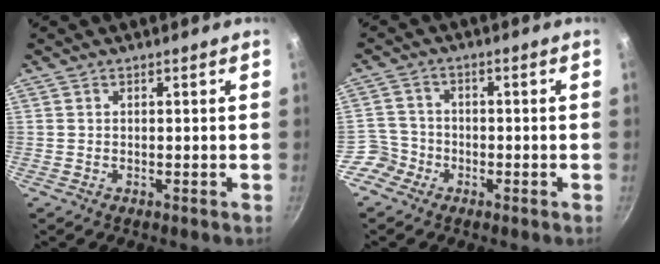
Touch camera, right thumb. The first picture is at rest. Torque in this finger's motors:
{"motor_torque": [-0.12, 0.07, -0.25, 0.07, 0.01]}